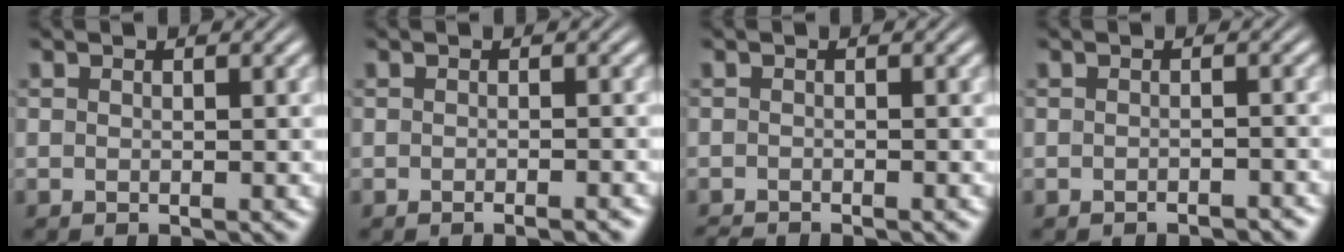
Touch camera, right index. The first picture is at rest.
{"total": 1.1, "force": [-1.0, 0.0, 0.4], "torque": [-0.007, 0.003, -0.019]}
{"total": 1.2, "force": [-1.2, -0.2, 0.0], "torque": [-0.004, -0.013, -0.016]}
{"total": 1.6, "force": [-1.6, 0.0, 0.2], "torque": [-0.007, -0.004, -0.022]}